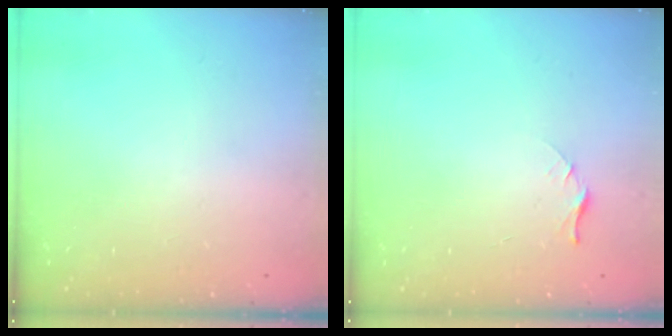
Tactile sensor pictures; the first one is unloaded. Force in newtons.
{"total": 4.5, "press": 4.4, "slide": 0.4}